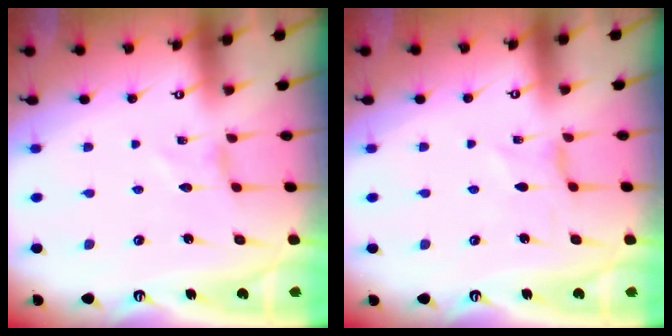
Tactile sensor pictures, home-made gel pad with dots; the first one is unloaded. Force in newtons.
{"total": 0.0}